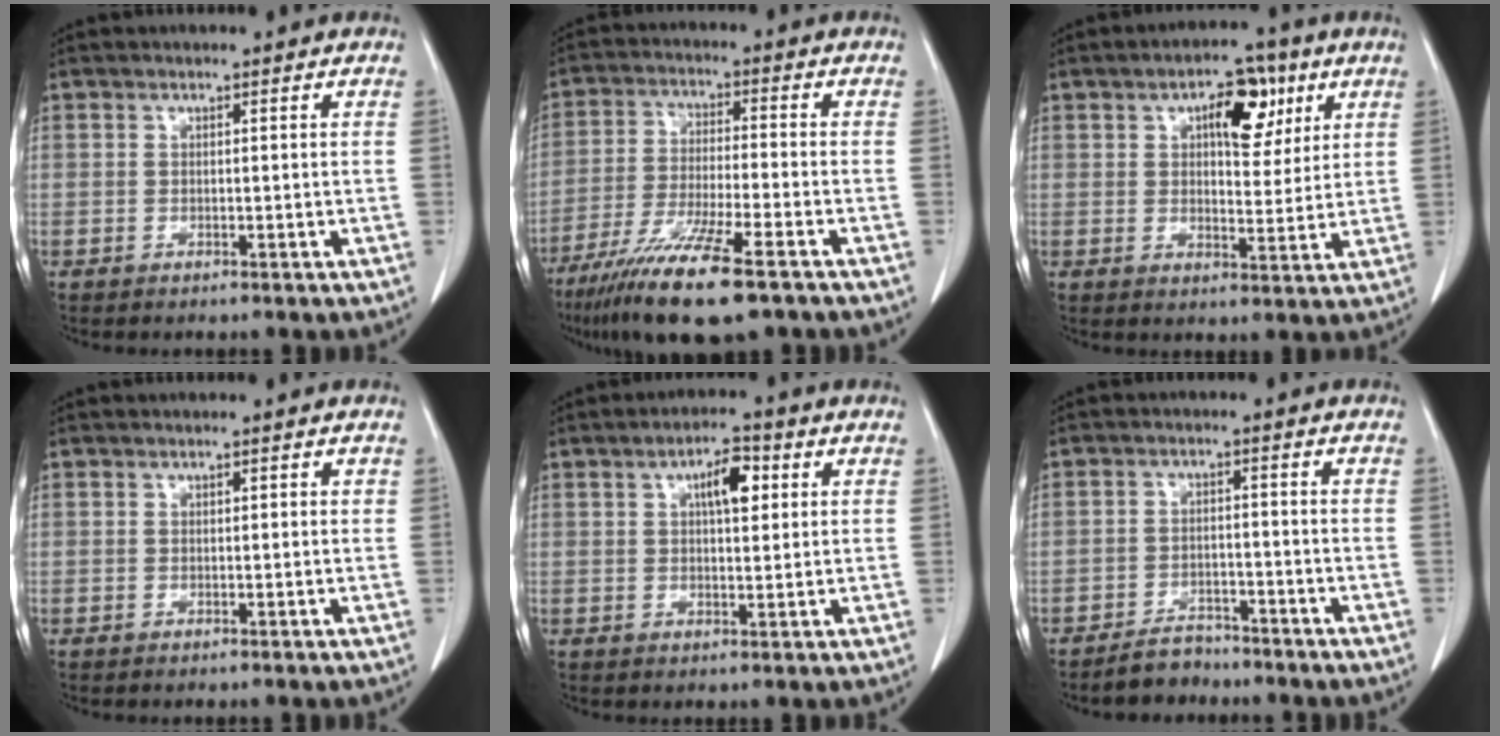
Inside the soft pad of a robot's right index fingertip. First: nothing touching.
{"total": 14.2, "force": [-9.4, 1.3, 10.6], "torque": [-0.206, -0.042, -0.164]}
{"total": 8.4, "force": [3.8, 3.9, 6.4], "torque": [-0.088, 0.014, 0.055]}
{"total": 0.9, "force": [0.3, 0.4, 0.7], "torque": [-0.010, 0.002, 0.003]}
{"total": 5.4, "force": [1.8, 1.9, 4.7], "torque": [-0.078, 0.010, 0.029]}
{"total": 3.8, "force": [-3.5, 1.6, 0.3], "torque": [-0.010, 0.002, -0.058]}